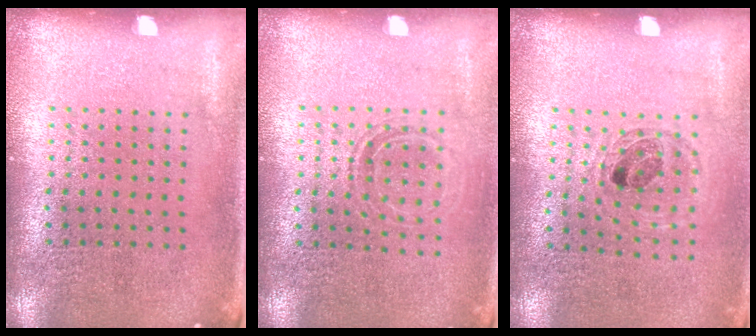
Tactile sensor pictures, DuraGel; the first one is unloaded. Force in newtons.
{"total": 1.1, "press": 1.0, "slide": 0.4}
{"total": 0.9, "press": 0.9, "slide": 0.1}